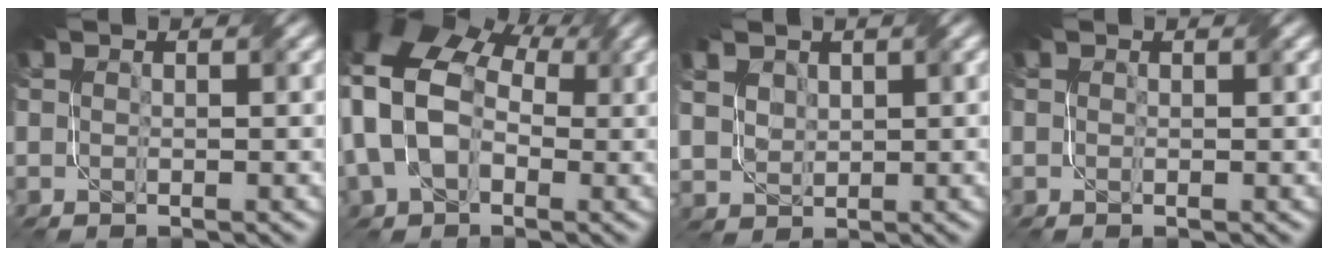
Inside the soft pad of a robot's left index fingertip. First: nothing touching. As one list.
[{"total": 13.7, "force": [1.5, 10.1, 9.2], "torque": [-0.198, 0.013, 0.020]}, {"total": 3.7, "force": [2.1, 2.5, 1.6], "torque": [-0.069, 0.019, 0.054]}, {"total": 0.0}]